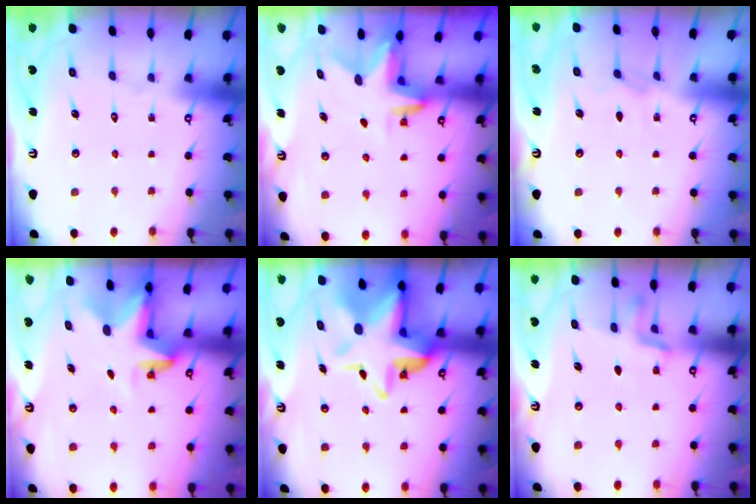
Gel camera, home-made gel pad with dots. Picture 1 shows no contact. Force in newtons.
{"total": 3.1, "press": 3.1, "slide": 0.2}
{"total": 3.7, "press": 3.6, "slide": 0.6}
{"total": 3.9, "press": 3.8, "slide": 0.3}
{"total": 13.6, "press": 13.5, "slide": 2.3}
{"total": 4.2, "press": 4.1, "slide": 0.9}